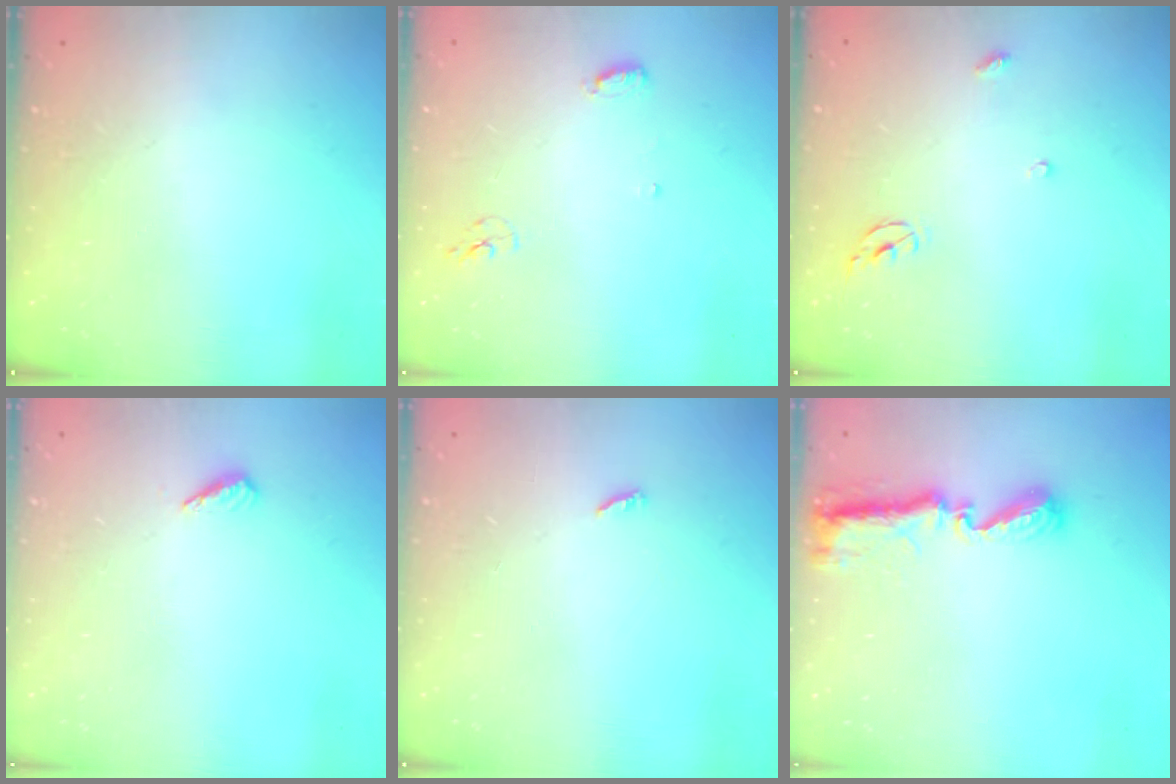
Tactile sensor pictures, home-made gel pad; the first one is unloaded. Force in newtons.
{"total": 5.4, "press": 5.3, "slide": 1.1}
{"total": 5.7, "press": 5.6, "slide": 0.5}
{"total": 3.6, "press": 3.4, "slide": 1.2}
{"total": 2.3, "press": 2.3, "slide": 0.2}
{"total": 8.8, "press": 8.8, "slide": 0.7}